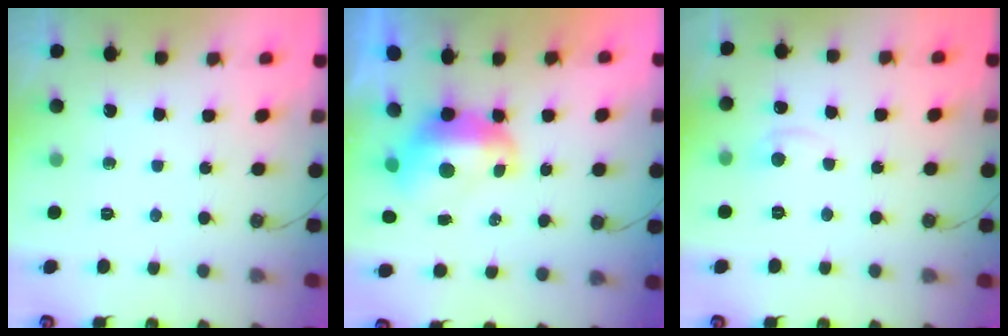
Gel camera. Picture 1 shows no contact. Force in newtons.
{"total": 2.4, "press": 2.2, "slide": 0.8}
{"total": 1.3, "press": 1.3, "slide": 0.4}